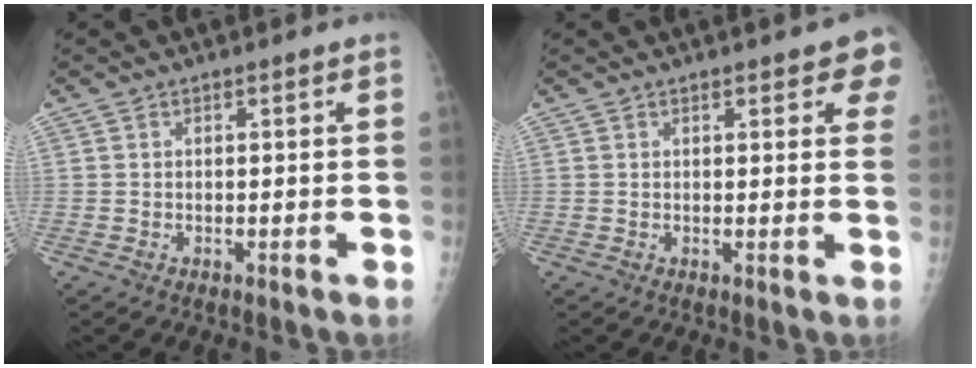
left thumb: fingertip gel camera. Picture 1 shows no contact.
{"total": 5.2, "force": [3.3, 1.9, 3.5], "torque": [-0.009, -0.005, 0.031]}